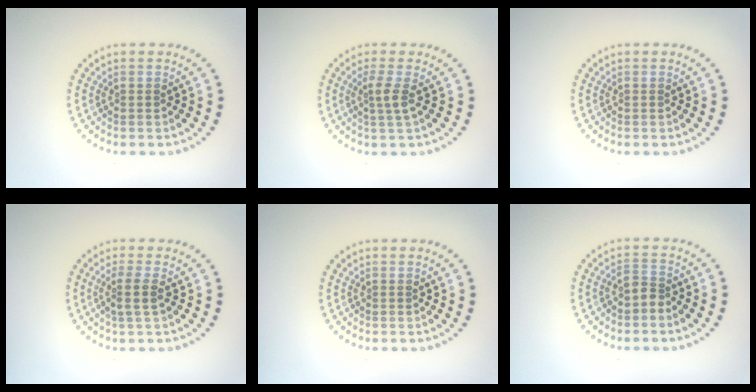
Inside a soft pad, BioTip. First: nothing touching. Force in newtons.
{"total": 1.8, "press": 1.2, "slide": 1.3}
{"total": 0.0}
{"total": 1.8, "press": 1.4, "slide": 1.1}
{"total": 0.0}
{"total": 1.7, "press": 1.3, "slide": 1.1}